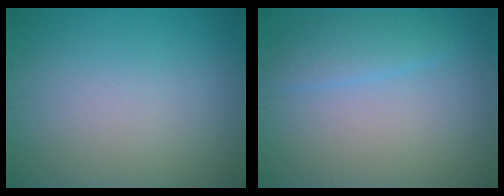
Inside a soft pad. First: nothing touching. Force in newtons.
{"total": 2.2, "press": 2.2, "slide": 0.1}